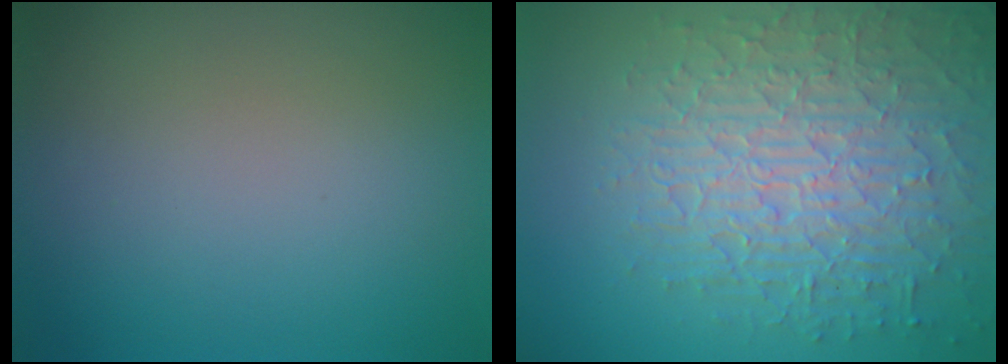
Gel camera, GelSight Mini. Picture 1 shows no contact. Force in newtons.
{"total": 8.6, "press": 6.1, "slide": 6.1}